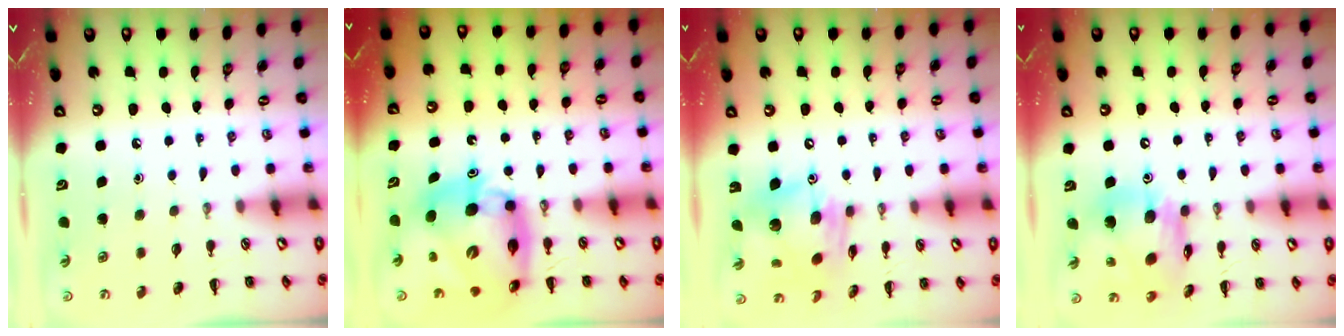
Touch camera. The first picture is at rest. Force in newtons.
{"total": 12.3, "press": 12.0, "slide": 2.6}
{"total": 13.3, "press": 13.2, "slide": 2.1}
{"total": 15.3, "press": 15.0, "slide": 2.9}